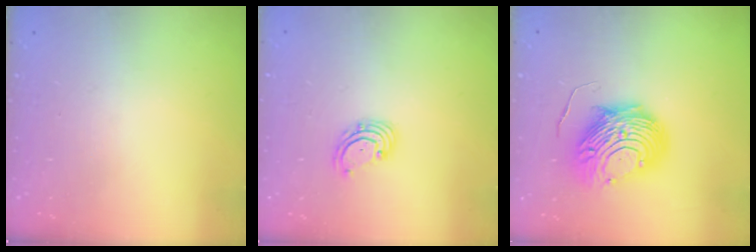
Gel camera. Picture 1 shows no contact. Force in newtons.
{"total": 2.7, "press": 2.7, "slide": 0.6}
{"total": 10.5, "press": 10.4, "slide": 1.0}